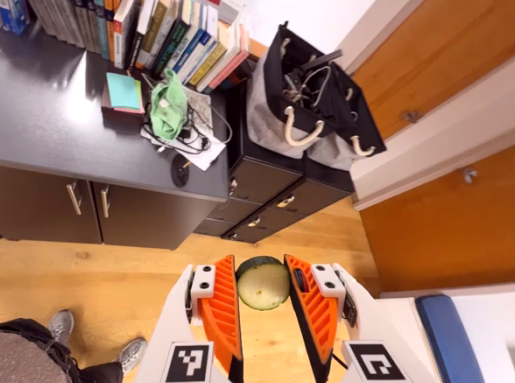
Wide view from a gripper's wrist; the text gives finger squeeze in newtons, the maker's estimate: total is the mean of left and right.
{"total": 6.7, "left": 7.6, "right": 5.9}